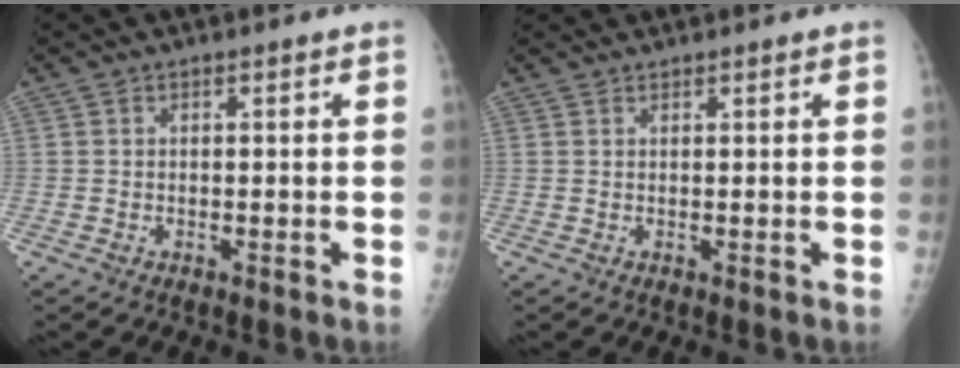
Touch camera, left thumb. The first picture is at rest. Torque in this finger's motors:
{"motor_torque": [1.98, -1.69, 1.40, -1.37, 0.07]}